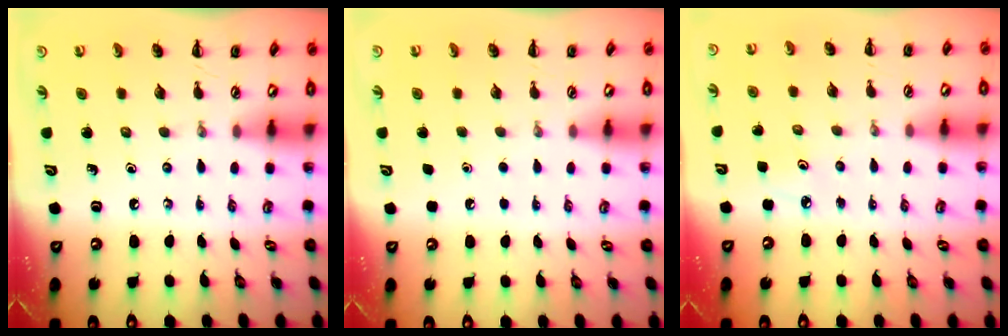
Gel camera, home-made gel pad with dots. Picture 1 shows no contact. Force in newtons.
{"total": 1.7, "press": 1.7, "slide": 0.1}
{"total": 5.2, "press": 5.0, "slide": 1.5}